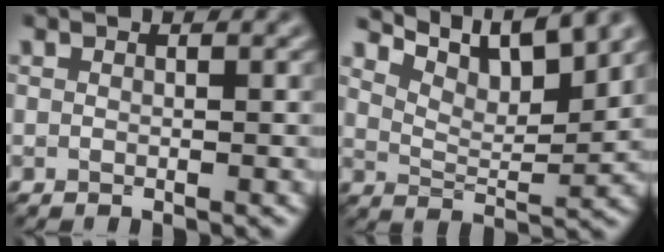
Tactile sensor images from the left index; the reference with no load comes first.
{"total": 6.6, "force": [5.5, 1.2, 3.4], "torque": [-0.067, 0.001, 0.090]}